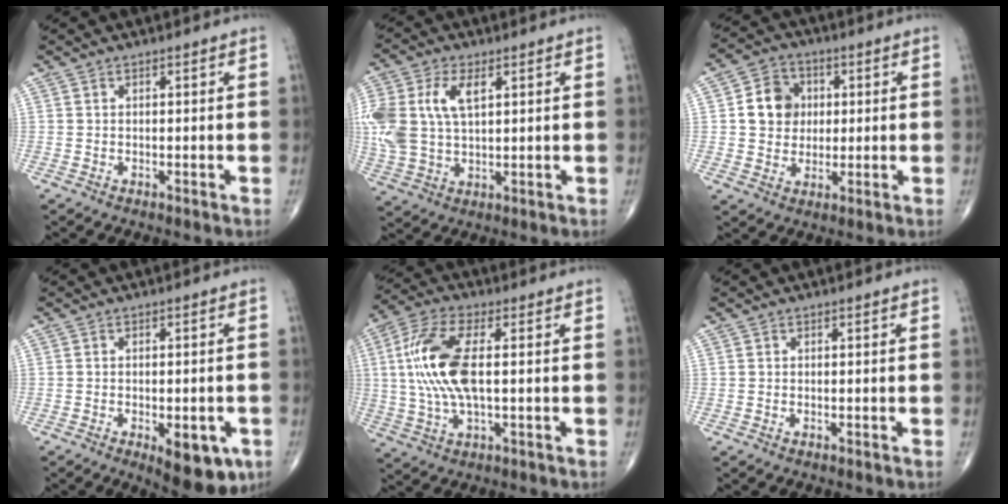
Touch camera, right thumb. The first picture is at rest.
{"total": 14.2, "force": [3.5, 8.2, 11.1], "torque": [-0.264, 0.007, 0.071]}
{"total": 8.8, "force": [1.2, 7.6, 4.3], "torque": [-0.041, 0.002, 0.016]}
{"total": 9.5, "force": [-3.8, 4.1, 7.7], "torque": [-0.081, 0.000, -0.042]}
{"total": 14.1, "force": [1.3, 5.6, 12.8], "torque": [-0.289, 0.010, 0.025]}
{"total": 0.0}